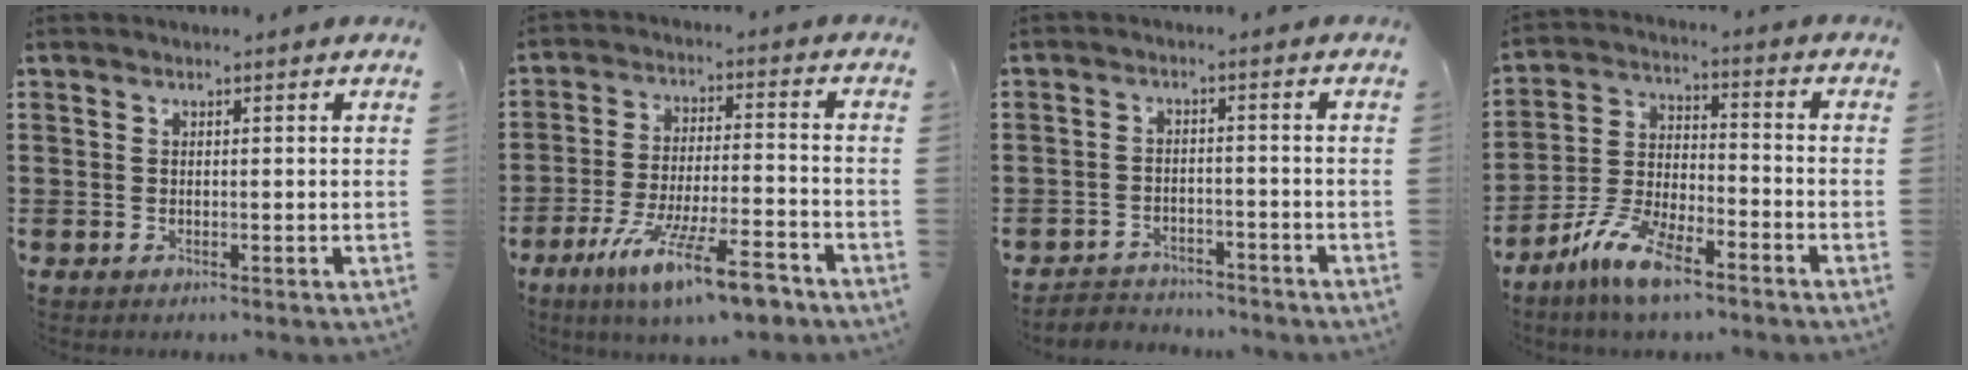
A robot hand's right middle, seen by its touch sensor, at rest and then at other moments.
{"total": 12.1, "force": [-8.5, 2.1, 8.3], "torque": [-0.156, 0.013, -0.159]}
{"total": 3.1, "force": [-3.0, 0.7, -0.3], "torque": [-0.005, -0.001, -0.066]}
{"total": 9.4, "force": [-7.2, 2.3, 5.5], "torque": [-0.129, 0.005, -0.145]}